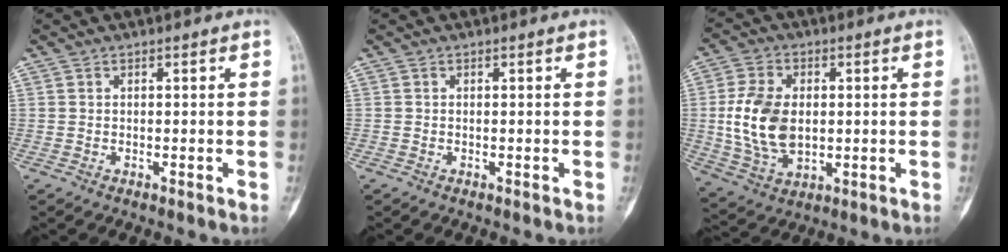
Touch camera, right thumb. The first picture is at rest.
{"total": 0.0}
{"total": 13.0, "force": [0.3, 8.4, 9.9], "torque": [-0.187, -0.004, 0.016]}